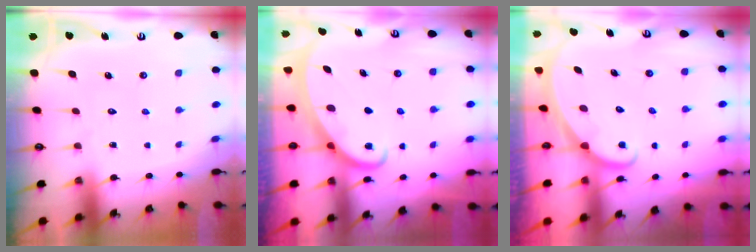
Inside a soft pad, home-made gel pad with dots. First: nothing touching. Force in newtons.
{"total": 2.4, "press": 2.4, "slide": 0.4}
{"total": 2.0, "press": 2.0, "slide": 0.1}